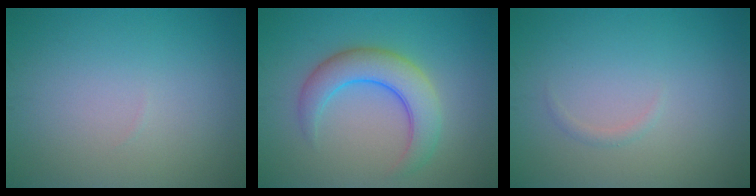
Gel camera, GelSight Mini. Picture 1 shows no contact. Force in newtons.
{"total": 5.3, "press": 5.3, "slide": 0.2}
{"total": 0.6, "press": 0.6, "slide": 0.0}